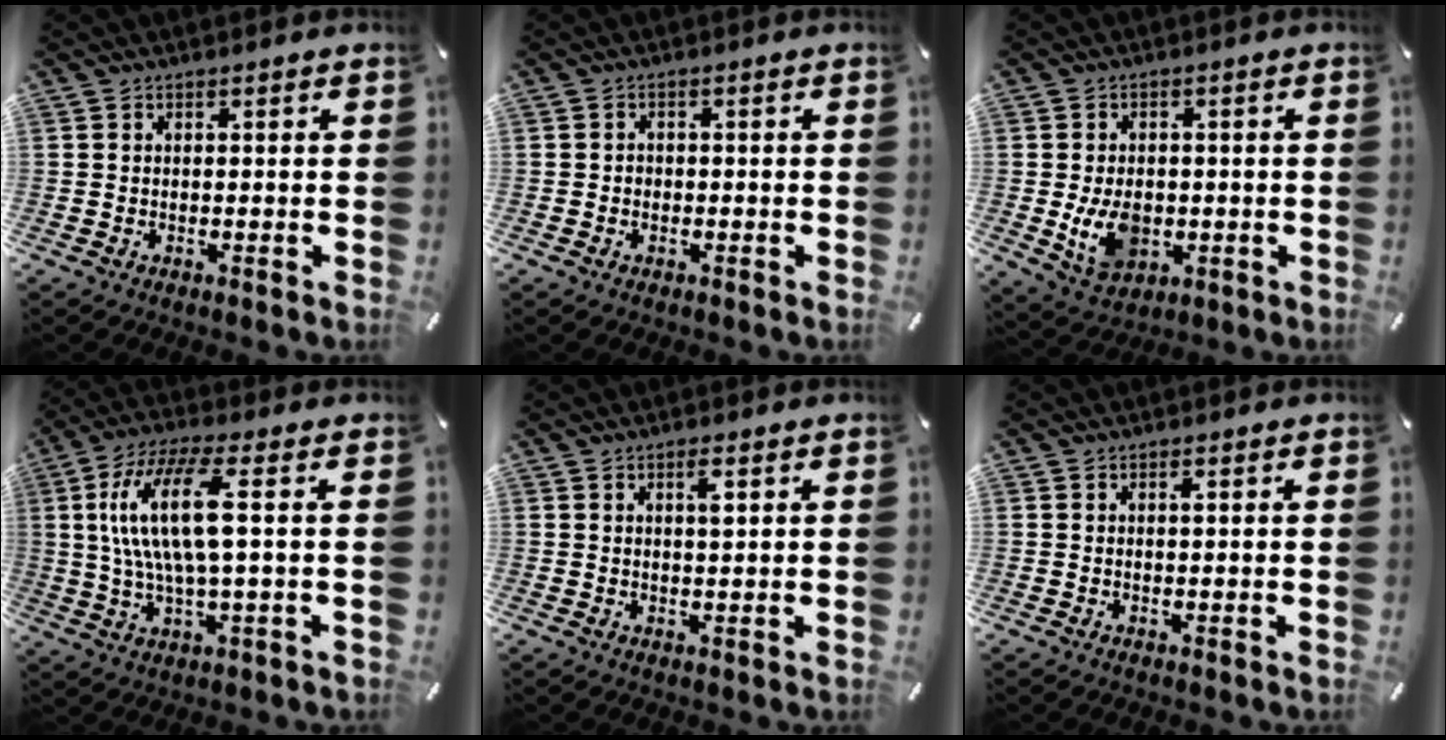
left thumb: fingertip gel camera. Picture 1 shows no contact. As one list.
[{"total": 1.7, "force": [-0.8, 1.4, 0.4], "torque": [-0.007, 0.008, -0.020]}, {"total": 9.0, "force": [-1.4, 6.8, 5.7], "torque": [-0.104, 0.000, -0.025]}, {"total": 15.4, "force": [2.5, 4.5, 14.6], "torque": [-0.305, -0.005, 0.033]}, {"total": 2.7, "force": [1.0, 0.5, 2.5], "torque": [-0.044, 0.000, 0.013]}, {"total": 0.8, "force": [0.2, 0.1, 0.8], "torque": [-0.015, 0.000, 0.003]}]